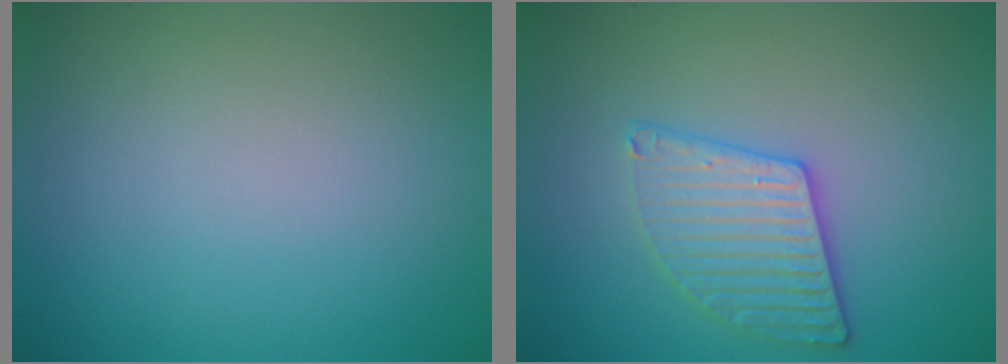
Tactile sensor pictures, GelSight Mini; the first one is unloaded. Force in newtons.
{"total": 3.2, "press": 3.1, "slide": 0.8}